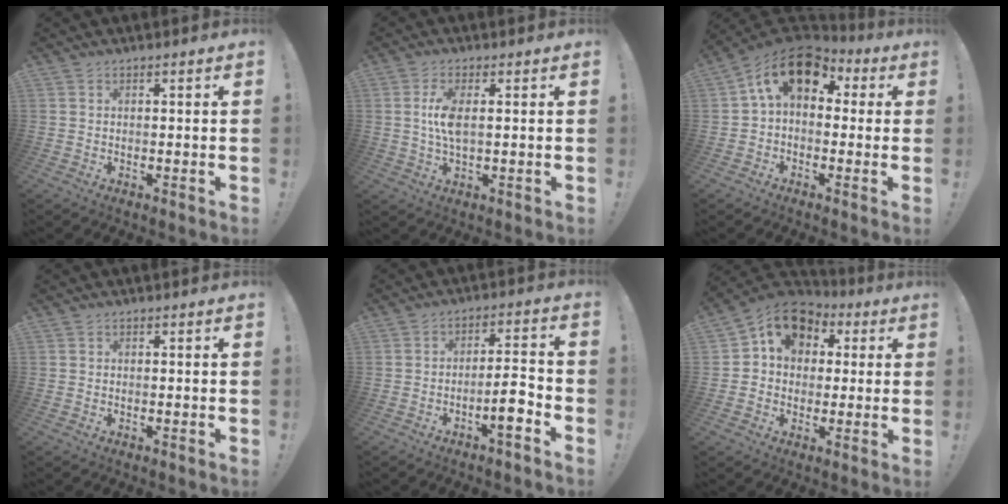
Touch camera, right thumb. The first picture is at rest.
{"total": 6.4, "force": [0.7, 2.3, 5.9], "torque": [-0.109, -0.008, 0.006]}
{"total": 13.6, "force": [4.3, 8.6, 9.7], "torque": [-0.164, -0.003, 0.081]}
{"total": 0.0}
{"total": 8.0, "force": [-4.1, 1.4, 6.7], "torque": [-0.094, 0.016, -0.070]}
{"total": 12.4, "force": [4.5, 10.0, 5.8], "torque": [-0.081, -0.016, 0.087]}